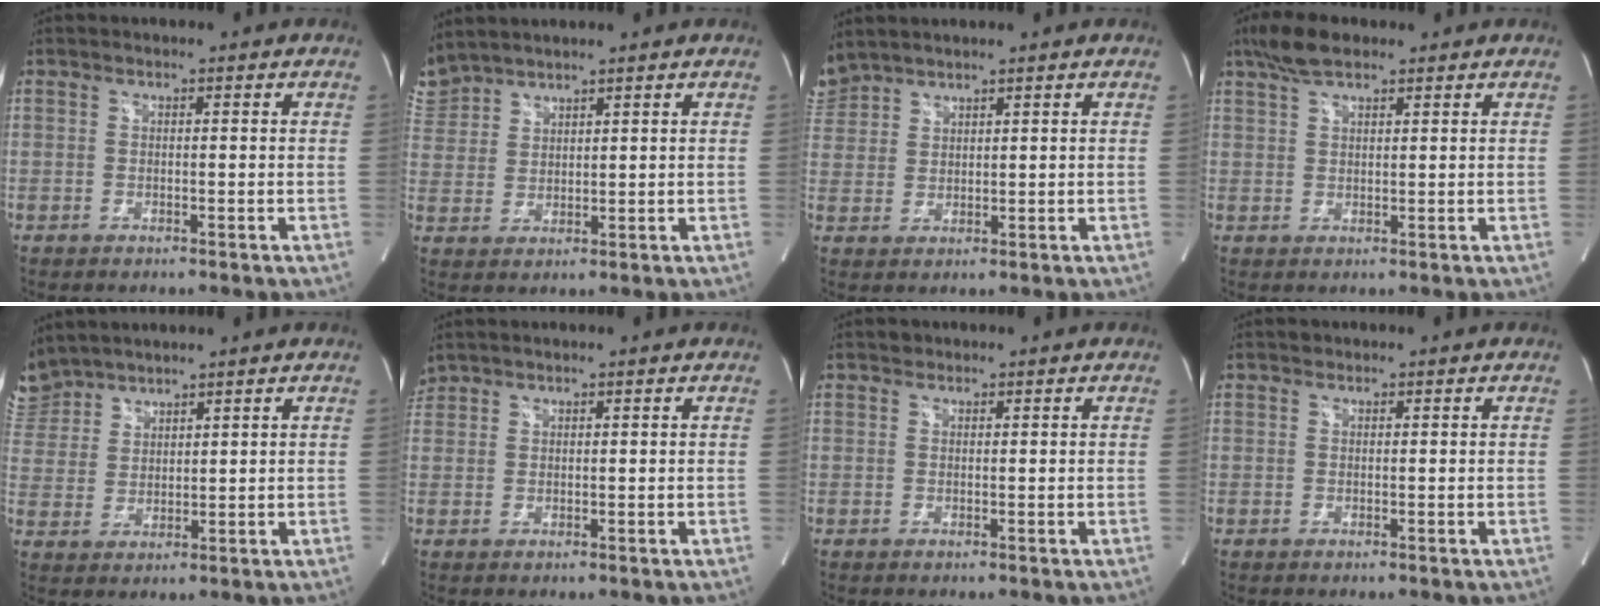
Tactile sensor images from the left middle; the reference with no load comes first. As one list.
[{"total": 5.4, "force": [5.3, 1.2, 0.5], "torque": [-0.022, 0.022, 0.110]}, {"total": 4.4, "force": [4.2, 1.1, 0.2], "torque": [-0.016, 0.019, 0.091]}, {"total": 5.2, "force": [3.9, 1.6, 3.0], "torque": [-0.071, 0.015, 0.075]}, {"total": 7.1, "force": [6.6, 2.6, 0.2], "torque": [-0.016, 0.015, 0.146]}, {"total": 1.8, "force": [1.7, 0.6, 0.0], "torque": [-0.005, 0.016, 0.036]}, {"total": 0.8, "force": [0.7, 0.4, 0.0], "torque": [-0.002, 0.001, 0.009]}, {"total": 0.6, "force": [0.5, 0.3, 0.0], "torque": [-0.005, 0.001, 0.007]}]